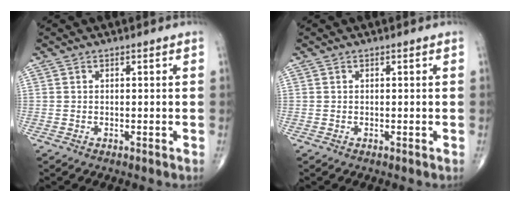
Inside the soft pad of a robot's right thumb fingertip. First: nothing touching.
{"total": 0.0}